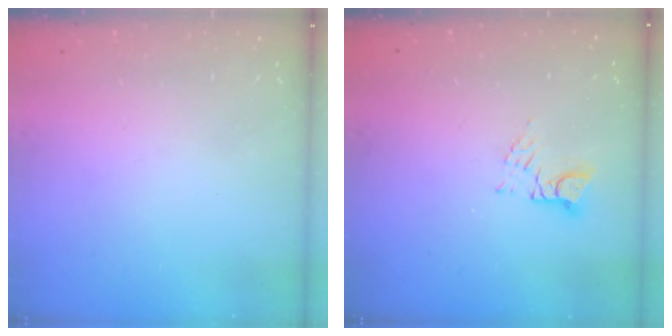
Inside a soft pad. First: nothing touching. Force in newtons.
{"total": 2.8, "press": 2.8, "slide": 0.3}